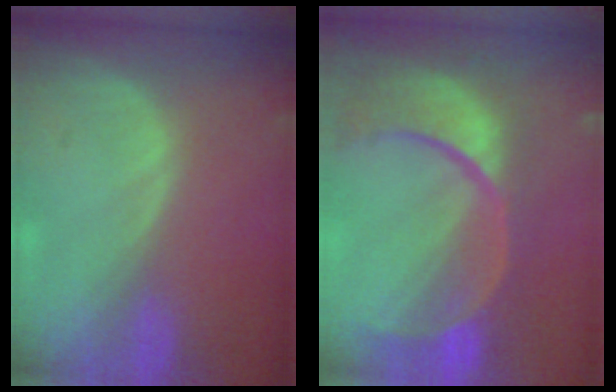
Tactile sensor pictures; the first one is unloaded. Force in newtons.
{"total": 13.2, "press": 10.7, "slide": 7.9}